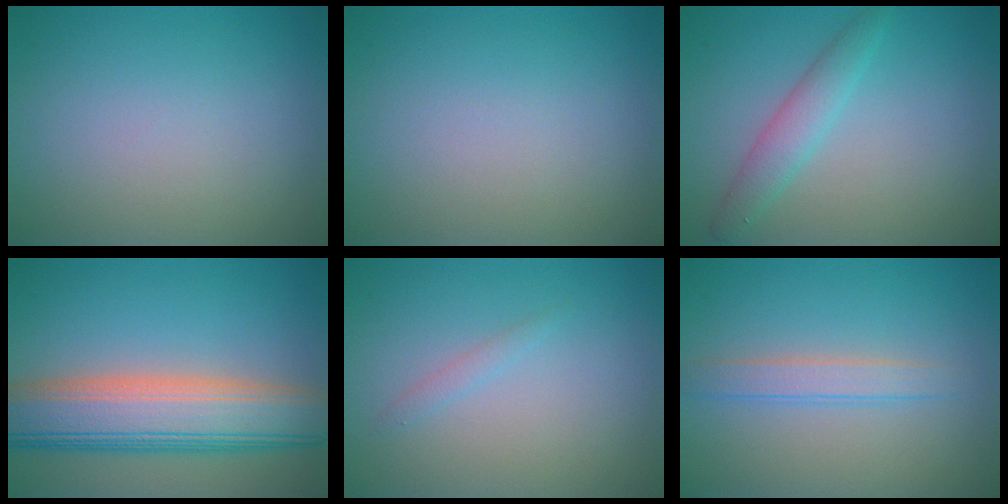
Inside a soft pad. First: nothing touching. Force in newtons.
{"total": 0.0}
{"total": 2.6, "press": 2.6, "slide": 0.1}
{"total": 9.8, "press": 9.8, "slide": 0.6}
{"total": 0.8, "press": 0.8, "slide": 0.0}
{"total": 2.1, "press": 2.1, "slide": 0.1}